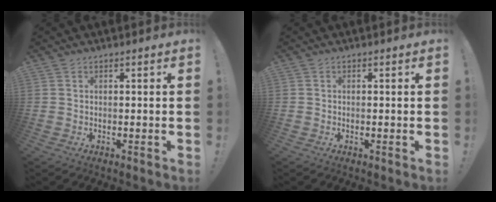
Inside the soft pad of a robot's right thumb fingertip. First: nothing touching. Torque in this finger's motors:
{"motor_torque": [0.12, -0.07, 0.14, -0.10, -0.05]}